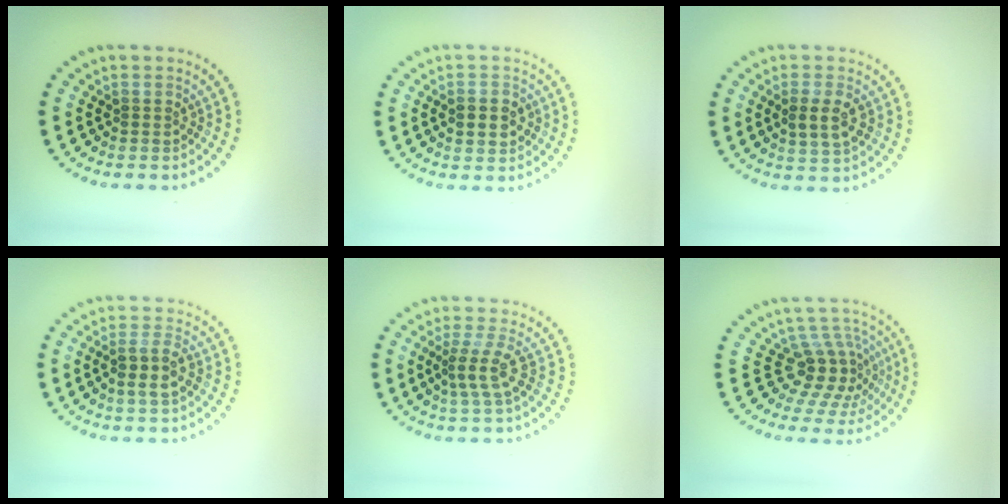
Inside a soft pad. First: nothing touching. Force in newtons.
{"total": 2.4, "press": 2.4, "slide": 0.1}
{"total": 2.7, "press": 2.7, "slide": 0.5}
{"total": 2.5, "press": 2.3, "slide": 0.9}
{"total": 2.5, "press": 1.8, "slide": 1.8}
{"total": 4.3, "press": 3.0, "slide": 3.0}